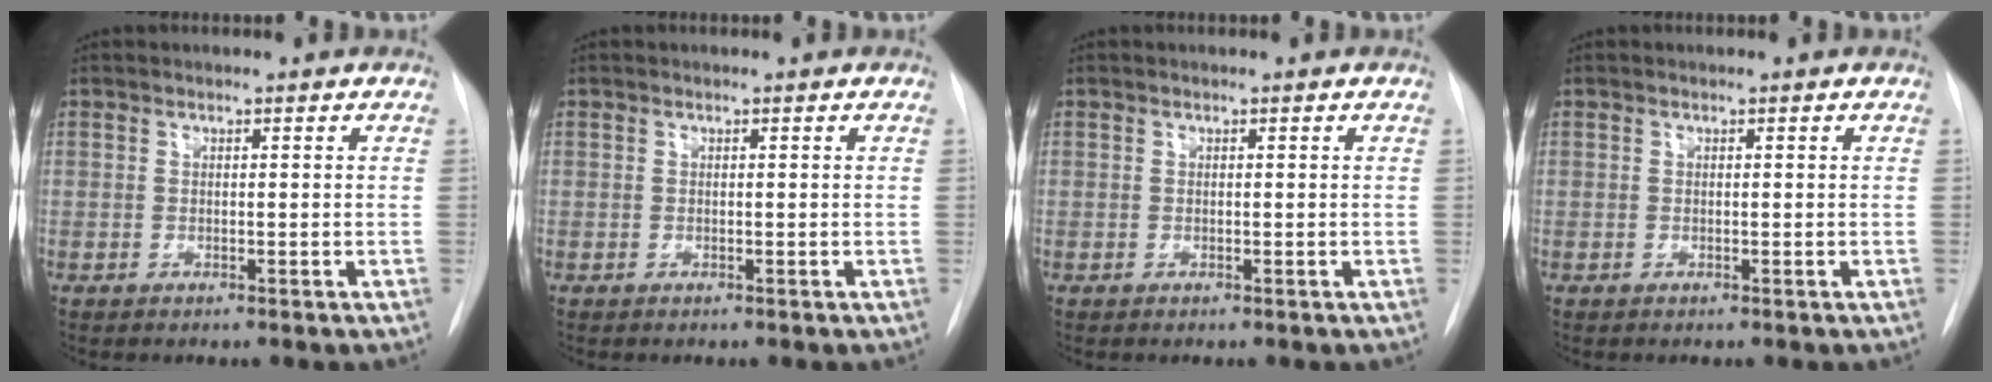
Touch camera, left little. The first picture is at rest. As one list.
[{"total": 0.0}, {"total": 0.0}, {"total": 0.0}]